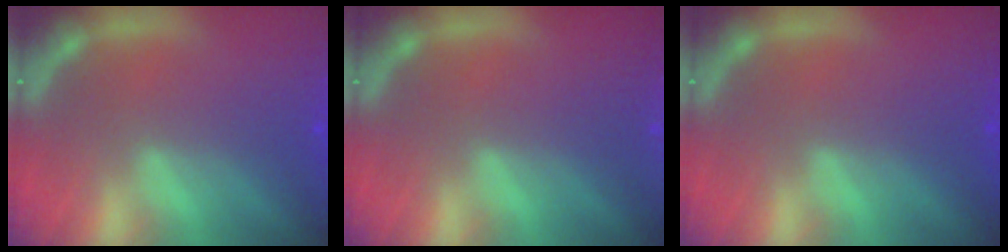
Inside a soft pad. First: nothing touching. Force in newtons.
{"total": 1.9}
{"total": 0.0}